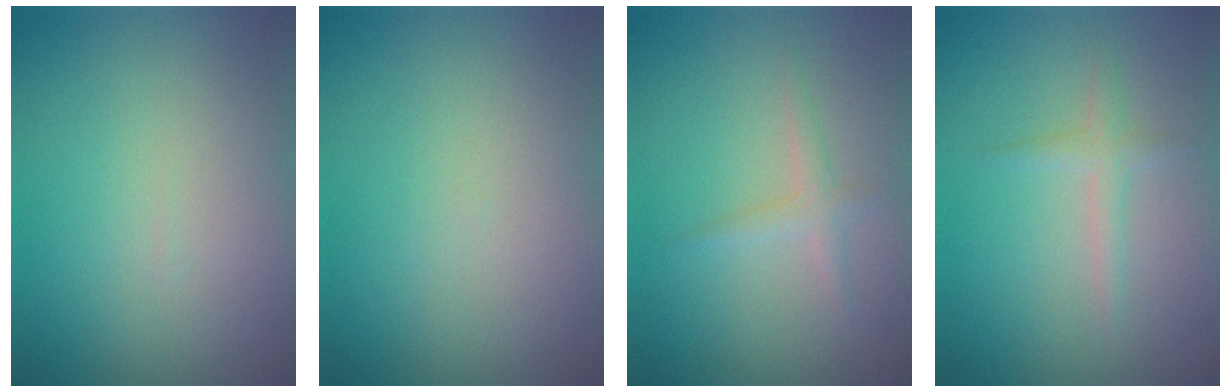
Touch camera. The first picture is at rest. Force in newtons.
{"total": 0.0}
{"total": 1.3, "press": 1.3, "slide": 0.0}
{"total": 1.5, "press": 1.5, "slide": 0.1}